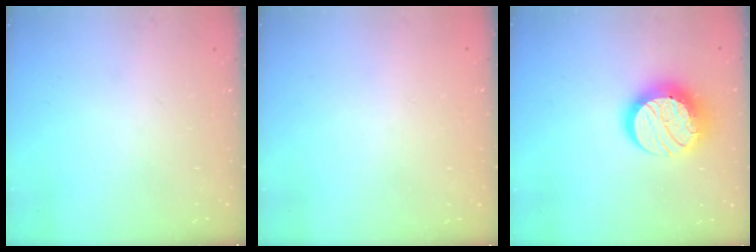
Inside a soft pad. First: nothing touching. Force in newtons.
{"total": 0.5, "press": 0.5, "slide": 0.1}
{"total": 15.8, "press": 15.7, "slide": 1.2}